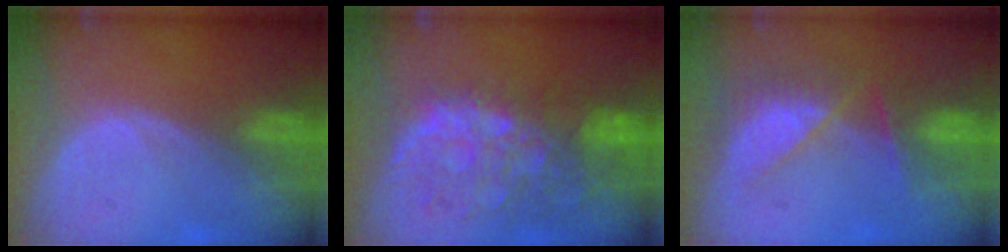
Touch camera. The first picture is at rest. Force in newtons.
{"total": 11.2, "press": 9.7, "slide": 5.5}
{"total": 8.2, "press": 7.0, "slide": 4.3}